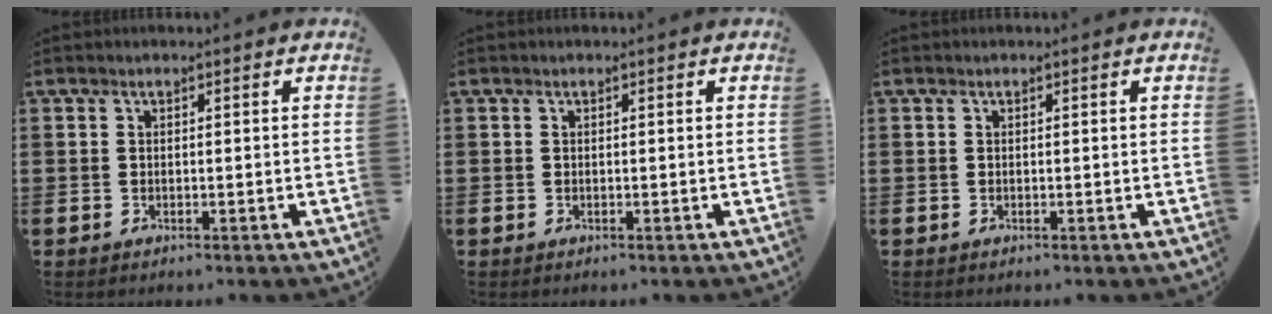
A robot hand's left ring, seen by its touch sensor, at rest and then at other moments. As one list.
[{"total": 0.0}, {"total": 0.0}]